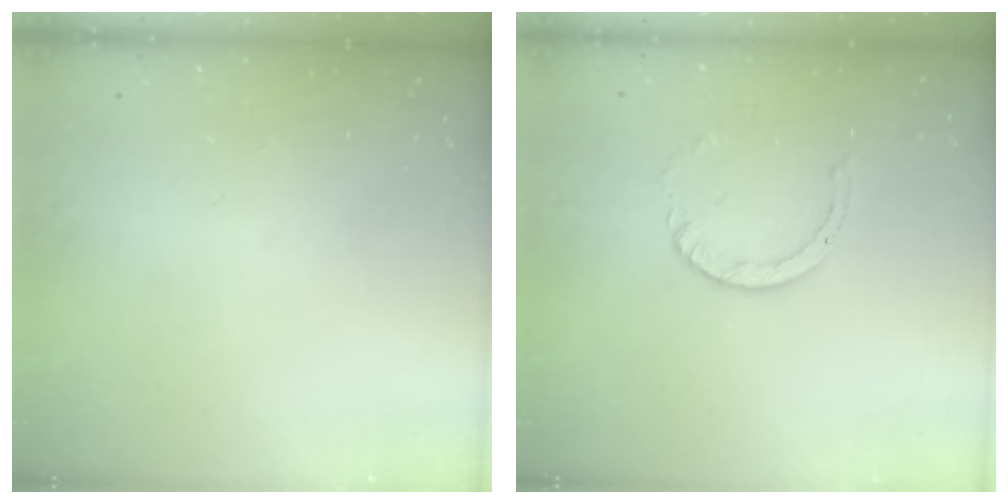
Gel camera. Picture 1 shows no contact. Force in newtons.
{"total": 3.8, "press": 3.7, "slide": 0.3}